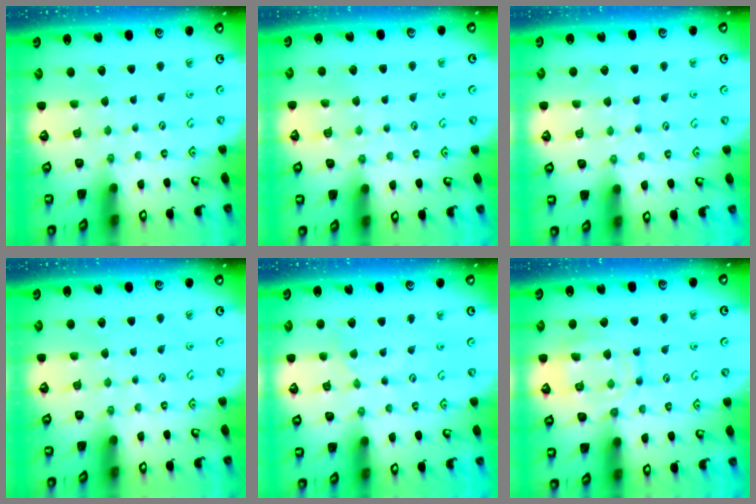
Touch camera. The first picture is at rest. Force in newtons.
{"total": 3.8, "press": 3.8, "slide": 0.5}
{"total": 5.1, "press": 5.1, "slide": 0.5}
{"total": 0.0}
{"total": 1.8, "press": 1.7, "slide": 0.4}
{"total": 11.8, "press": 11.7, "slide": 1.0}